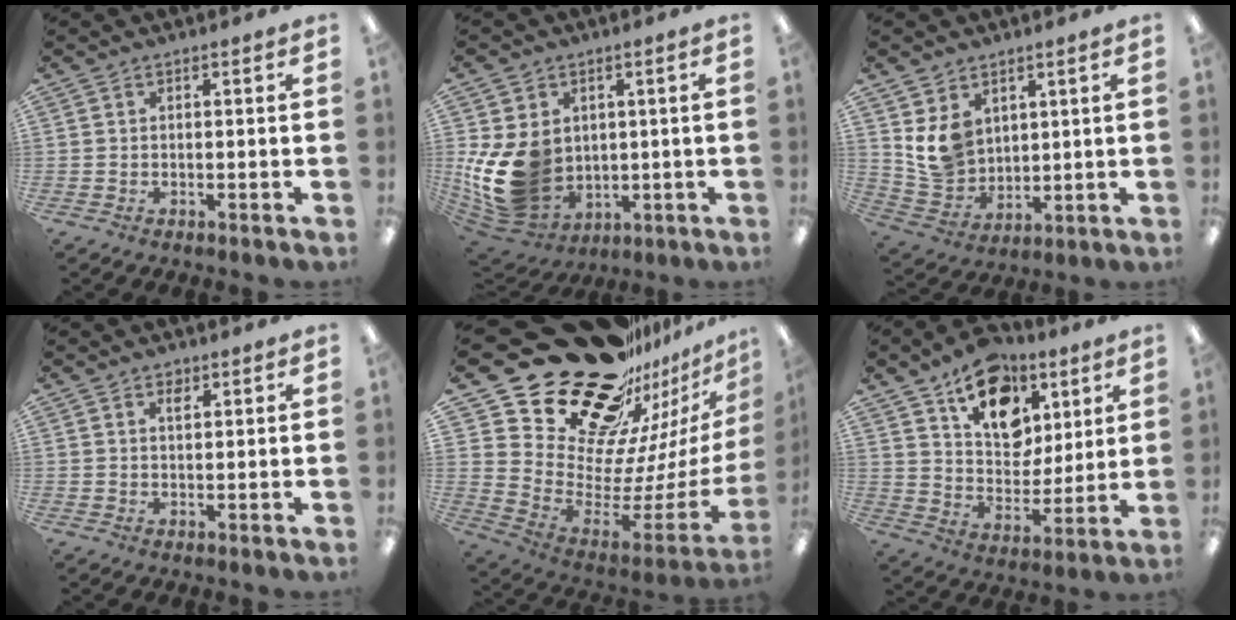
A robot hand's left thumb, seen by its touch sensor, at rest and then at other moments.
{"total": 15.5, "force": [0.4, 12.5, 9.1], "torque": [-0.206, -0.019, 0.018]}
{"total": 9.2, "force": [4.5, 7.3, 3.4], "torque": [-0.090, -0.021, 0.091]}
{"total": 2.1, "force": [1.4, 1.0, 1.1], "torque": [-0.009, -0.006, 0.023]}
{"total": 28.6, "force": [20.9, 14.3, 13.2], "torque": [-0.195, -0.195, 0.412]}
{"total": 17.3, "force": [9.9, 11.4, 8.6], "torque": [-0.121, -0.048, 0.179]}